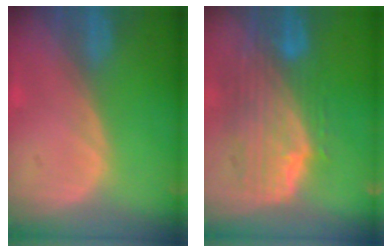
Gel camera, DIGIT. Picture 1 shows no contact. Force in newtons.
{"total": 10.0, "press": 8.9, "slide": 4.5}